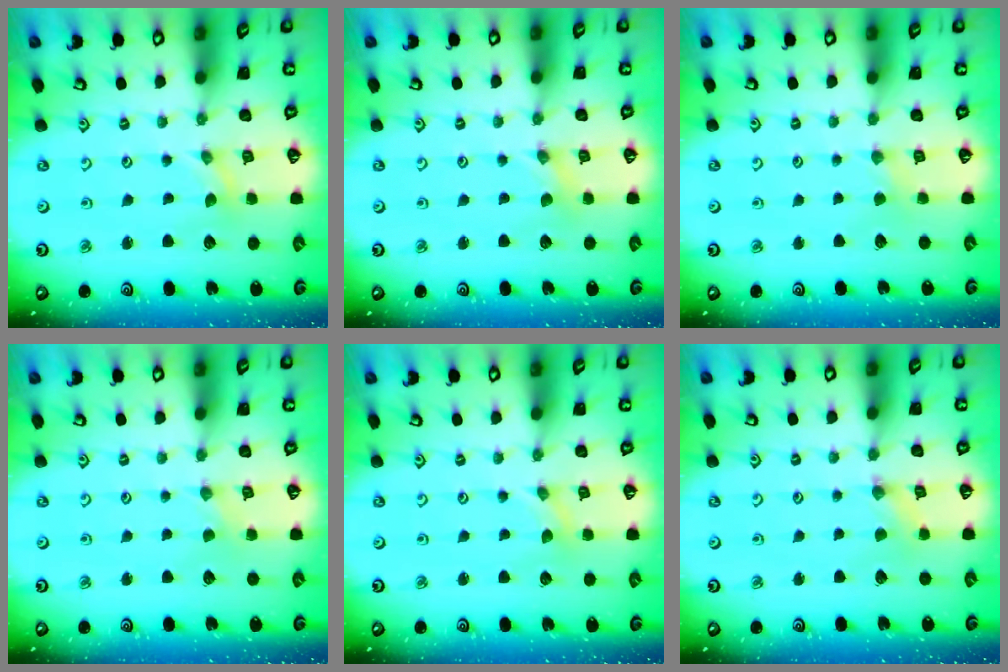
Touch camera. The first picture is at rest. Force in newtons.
{"total": 0.0}
{"total": 1.2, "press": 1.2, "slide": 0.3}
{"total": 0.0}
{"total": 0.0}
{"total": 0.5, "press": 0.5, "slide": 0.2}